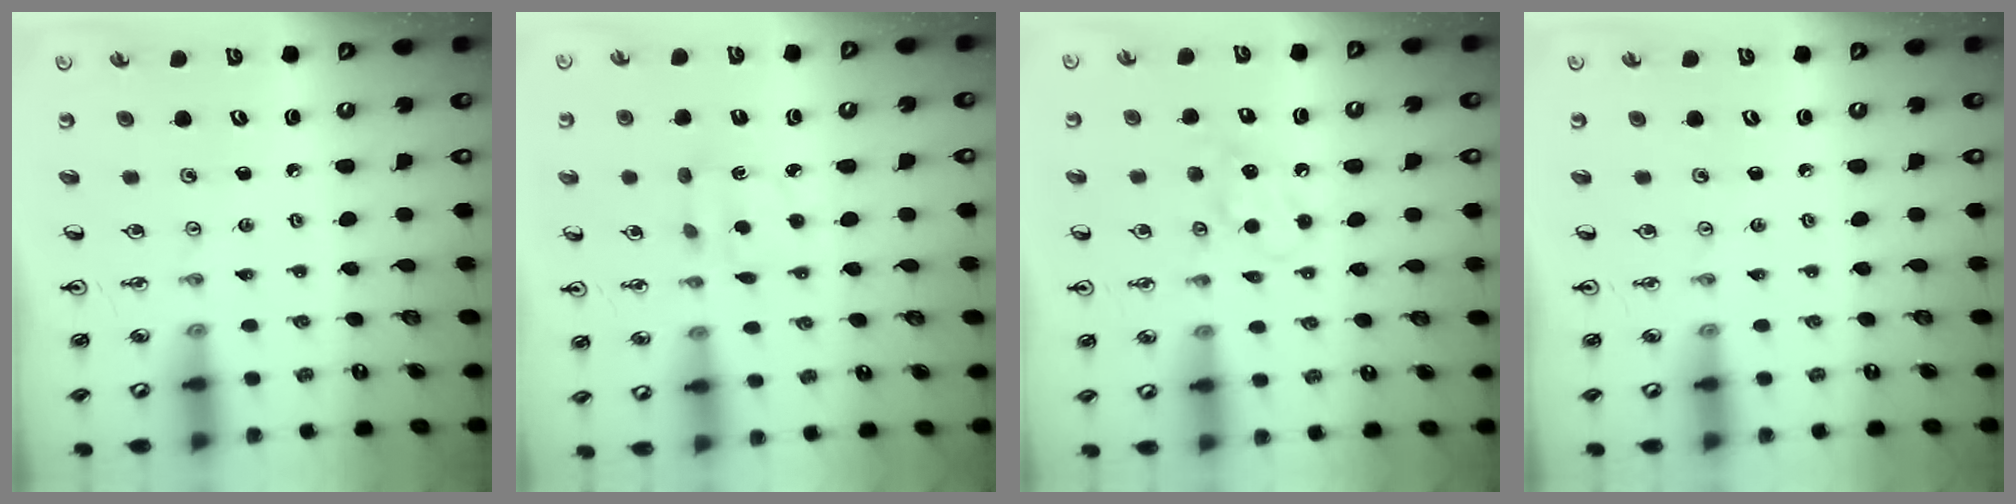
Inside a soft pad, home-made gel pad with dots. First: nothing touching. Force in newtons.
{"total": 2.6, "press": 2.5, "slide": 0.7}
{"total": 6.7, "press": 6.7, "slide": 0.9}
{"total": 0.0}